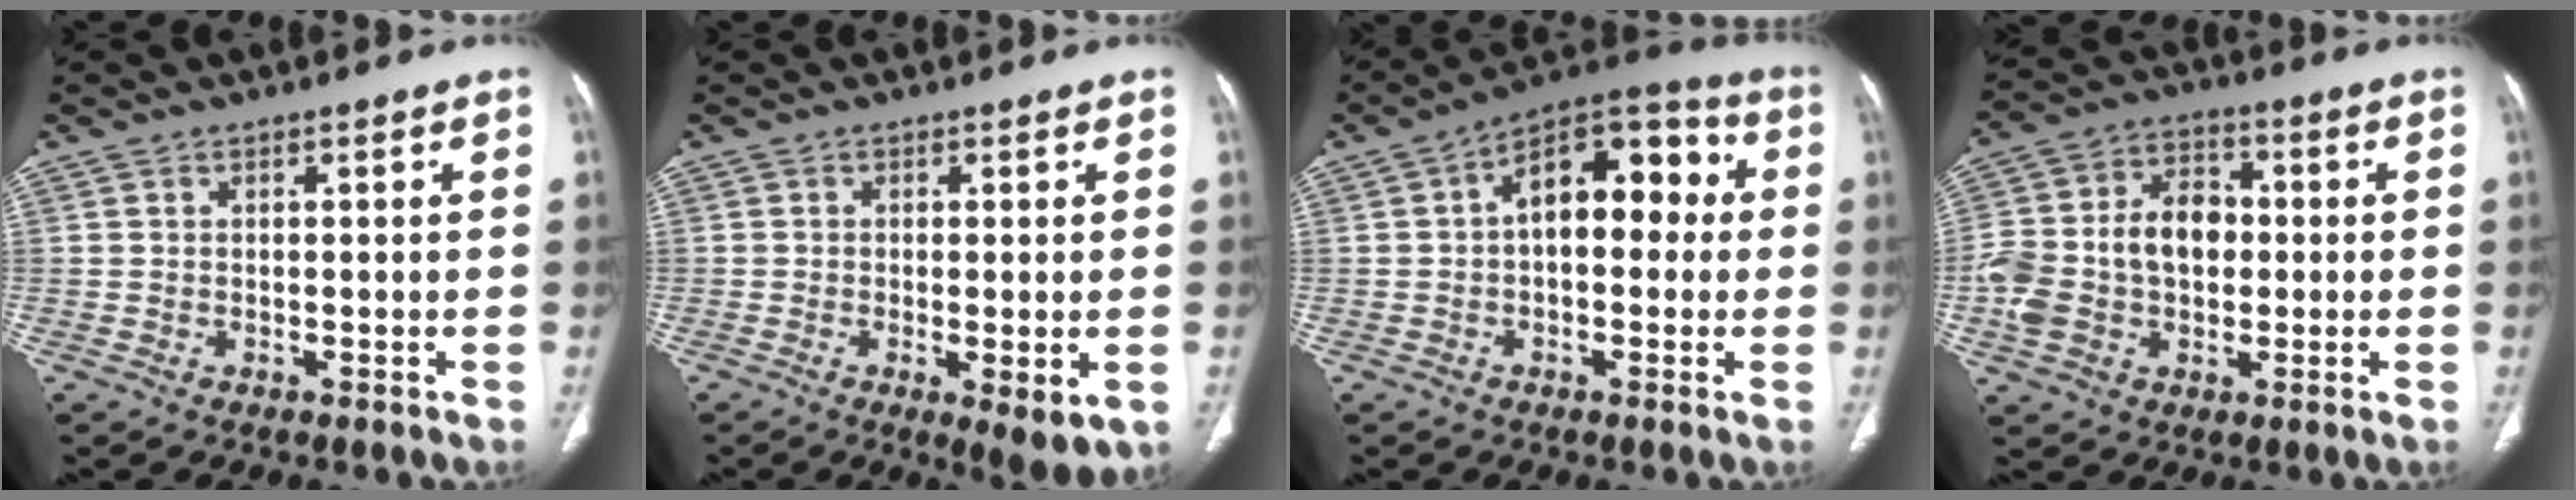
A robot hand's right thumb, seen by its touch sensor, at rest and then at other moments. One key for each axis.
{"total": 6.5, "fx": -1.8, "fy": 1.9, "fz": 5.9, "tx": -0.091, "ty": -0.019, "tz": -0.023}
{"total": 14.2, "fx": 1.5, "fy": 8.1, "fz": 11.6, "tx": -0.133, "ty": 0.044, "tz": 0.011}
{"total": 15.1, "fx": -0.7, "fy": 10.8, "fz": 10.6, "tx": -0.195, "ty": 0.036, "tz": -0.014}